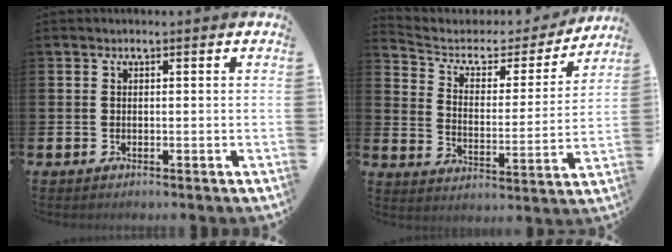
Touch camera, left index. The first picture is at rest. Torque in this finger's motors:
{"motor_torque": [0.95, -1.19, 0.05, -0.01]}